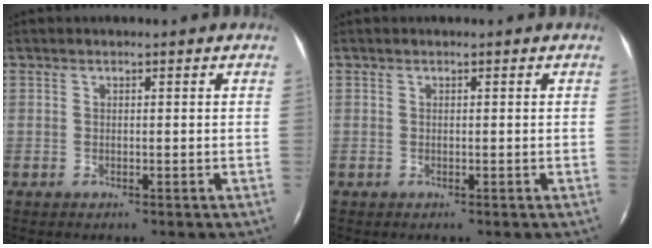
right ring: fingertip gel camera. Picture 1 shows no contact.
{"total": 0.0}